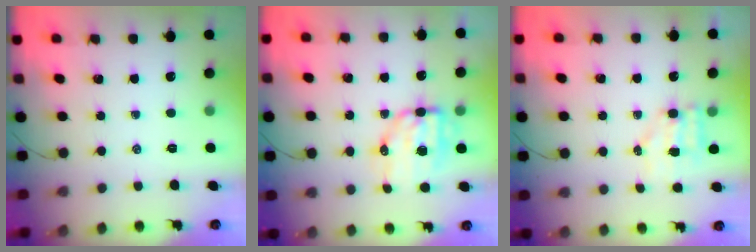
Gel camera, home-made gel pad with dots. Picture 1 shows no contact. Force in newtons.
{"total": 8.7, "press": 8.5, "slide": 2.0}
{"total": 5.3, "press": 5.2, "slide": 0.7}